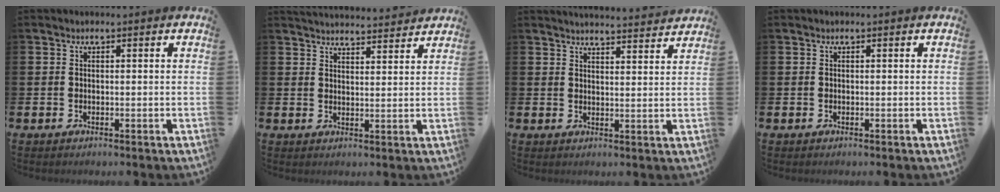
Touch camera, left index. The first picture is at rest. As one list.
[{"total": 4.0, "force": [4.0, 0.1, 0.0], "torque": [-0.004, -0.028, 0.072]}, {"total": 4.0, "force": [4.0, -0.2, 0.1], "torque": [-0.001, -0.032, 0.068]}, {"total": 0.0}]